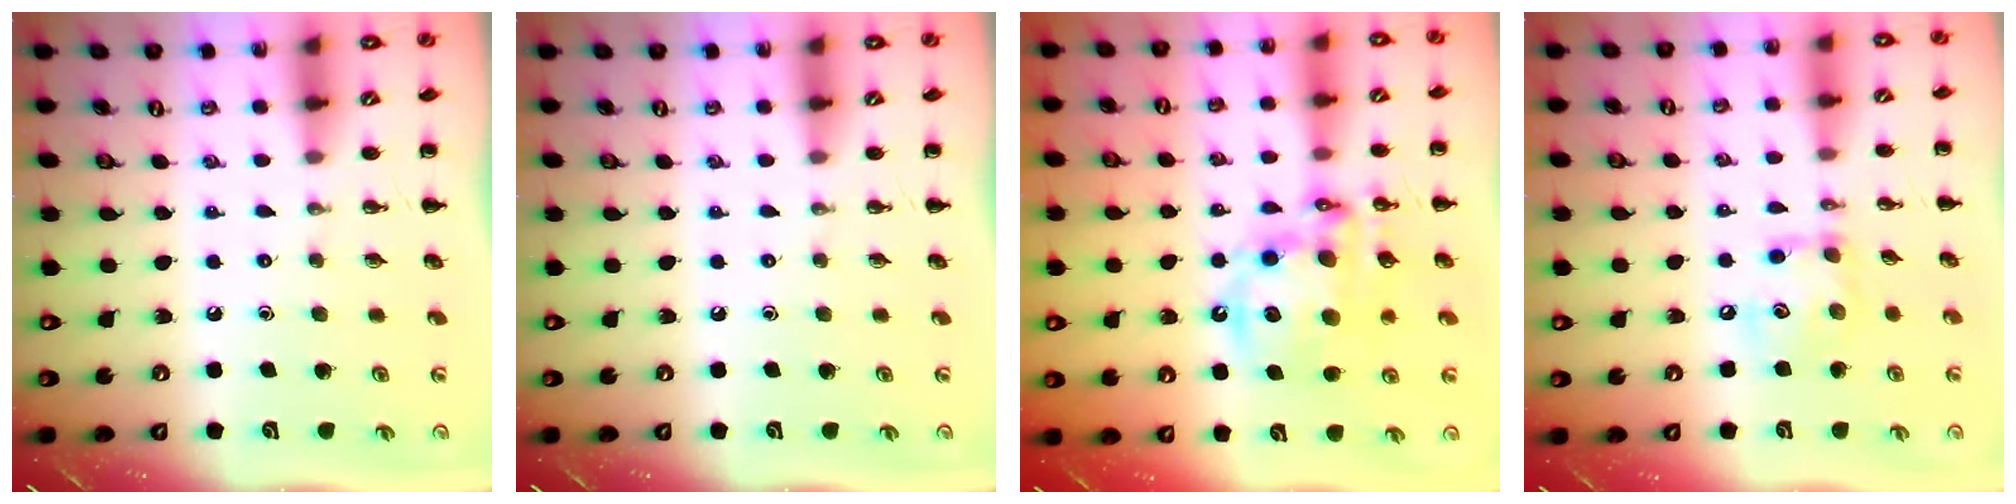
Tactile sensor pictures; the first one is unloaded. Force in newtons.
{"total": 0.0}
{"total": 15.8, "press": 15.3, "slide": 3.8}
{"total": 9.4, "press": 9.4, "slide": 0.4}